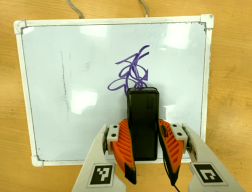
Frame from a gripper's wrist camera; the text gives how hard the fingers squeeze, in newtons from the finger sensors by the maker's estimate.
{"total": 6.6, "left": 5.2, "right": 8.0}